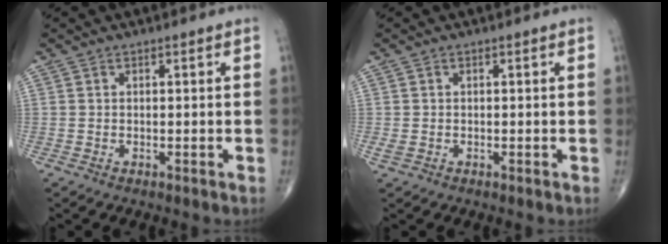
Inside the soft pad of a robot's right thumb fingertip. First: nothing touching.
{"total": 1.2, "force": [-0.3, 0.9, 0.7], "torque": [-0.022, 0.001, -0.003]}